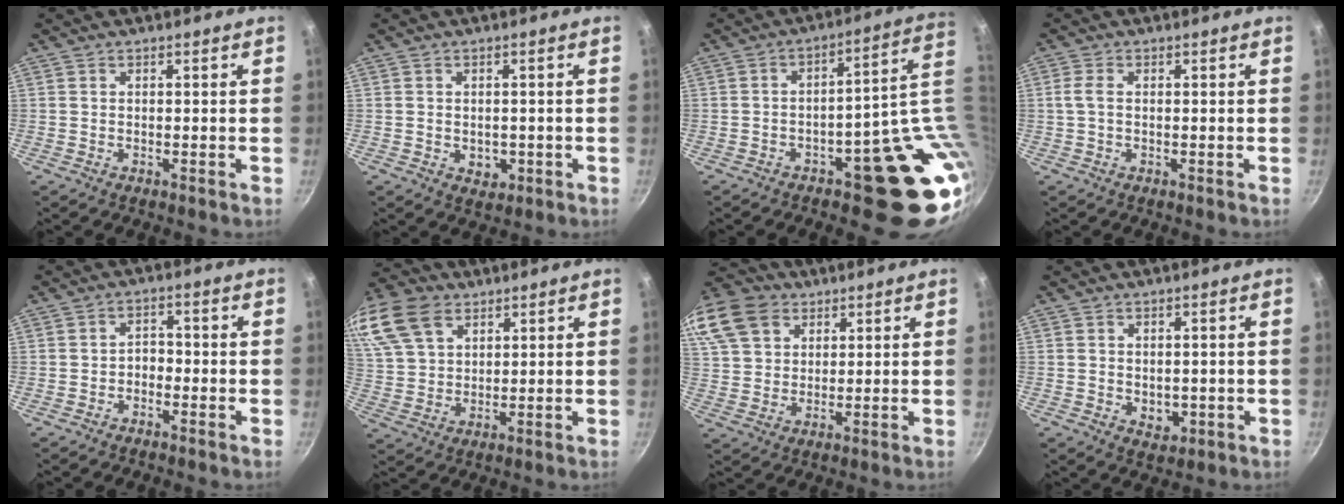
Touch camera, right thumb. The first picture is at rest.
{"total": 3.4, "force": [-0.7, 2.7, 1.9], "torque": [-0.019, 0.003, -0.001]}
{"total": 17.6, "force": [-0.3, 8.6, 15.3], "torque": [-0.112, 0.016, 0.013]}
{"total": 2.3, "force": [0.1, 1.3, 1.9], "torque": [-0.047, 0.005, -0.001]}
{"total": 2.4, "force": [-1.2, 1.6, 1.2], "torque": [-0.005, 0.017, -0.023]}
{"total": 17.9, "force": [9.6, 11.7, 9.6], "torque": [-0.209, 0.008, 0.188]}
{"total": 21.7, "force": [11.2, 15.7, 9.9], "torque": [-0.244, 0.029, 0.214]}
{"total": 3.5, "force": [-0.1, 2.8, 2.1], "torque": [-0.022, -0.005, 0.005]}